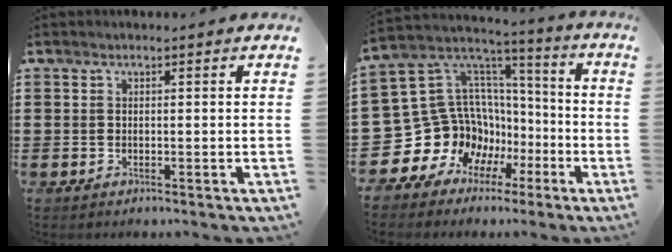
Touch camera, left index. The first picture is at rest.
{"total": 16.3, "force": [-5.3, 14.2, 6.0], "torque": [-0.170, -0.037, -0.038]}